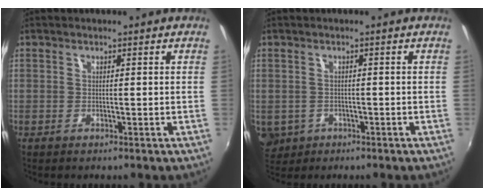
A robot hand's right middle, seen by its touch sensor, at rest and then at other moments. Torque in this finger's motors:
{"motor_torque": [0.16, -0.21, 0.00, 0.01]}